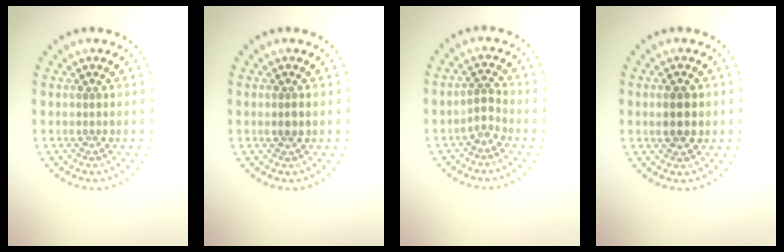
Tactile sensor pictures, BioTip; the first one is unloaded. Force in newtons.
{"total": 0.9, "press": 0.8, "slide": 0.4}
{"total": 1.6, "press": 1.2, "slide": 1.1}
{"total": 2.3, "press": 2.3, "slide": 0.2}